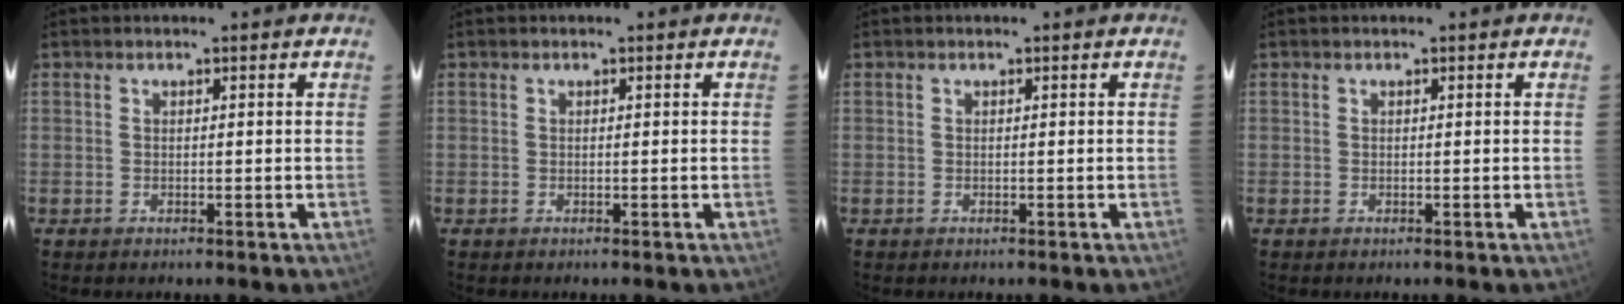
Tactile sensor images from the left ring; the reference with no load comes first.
{"total": 0.0}
{"total": 0.0}
{"total": 0.0}